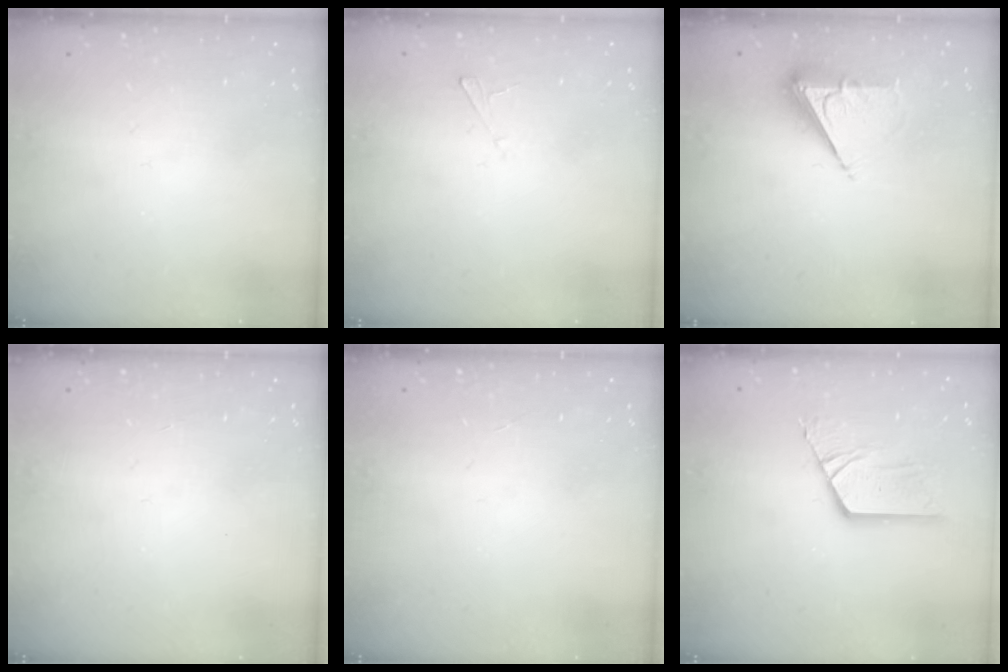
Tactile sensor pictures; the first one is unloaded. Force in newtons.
{"total": 2.0, "press": 2.0, "slide": 0.2}
{"total": 7.1, "press": 7.0, "slide": 1.1}
{"total": 0.0}
{"total": 0.0}
{"total": 11.0, "press": 10.9, "slide": 1.1}